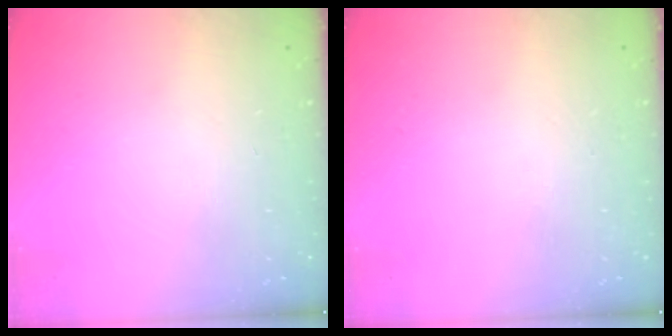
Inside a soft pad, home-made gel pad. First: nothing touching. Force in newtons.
{"total": 0.0}